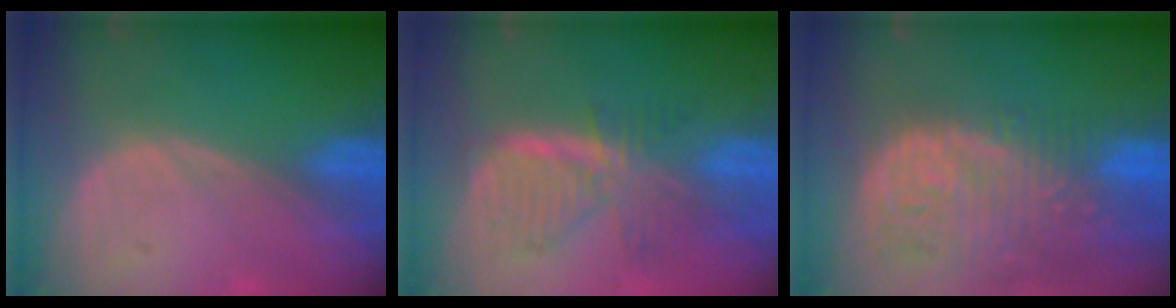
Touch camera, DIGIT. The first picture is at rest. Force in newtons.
{"total": 7.7, "press": 6.9, "slide": 3.3}
{"total": 14.4, "press": 11.8, "slide": 8.2}